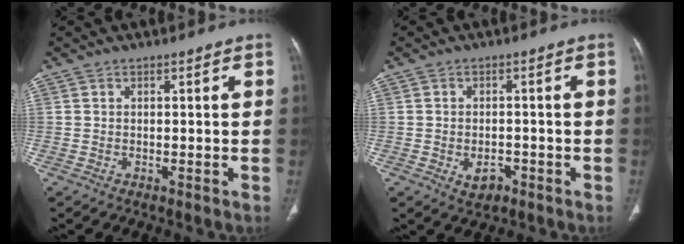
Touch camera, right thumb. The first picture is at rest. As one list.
[{"total": 3.4, "force": [-1.5, 2.3, 2.1], "torque": [-0.025, 0.007, -0.018]}]